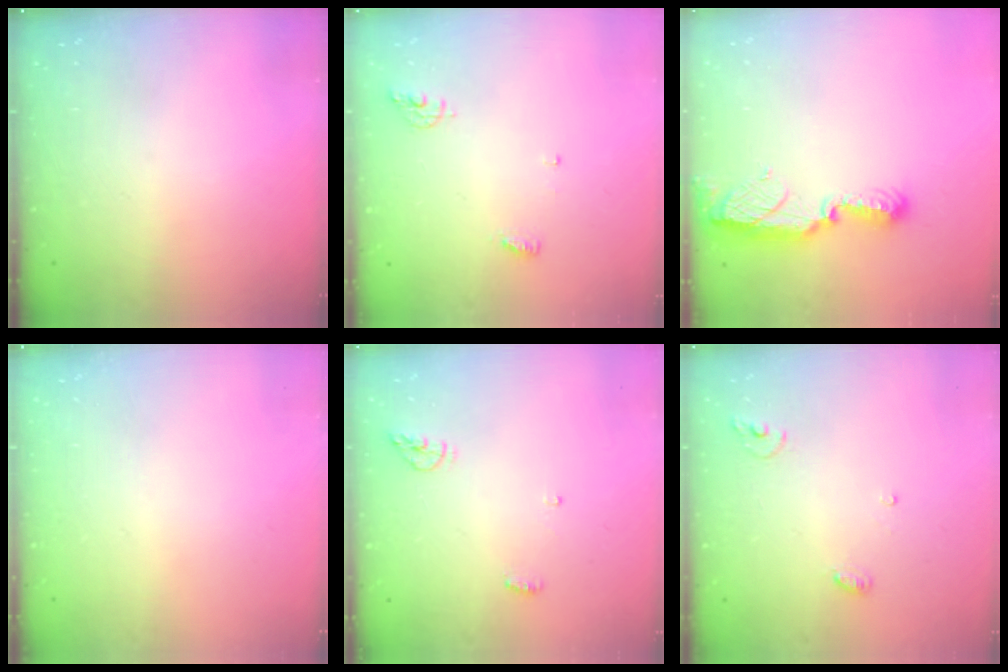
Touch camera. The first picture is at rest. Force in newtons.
{"total": 4.7, "press": 4.7, "slide": 0.4}
{"total": 9.0, "press": 9.0, "slide": 0.8}
{"total": 0.0}
{"total": 4.1, "press": 3.9, "slide": 1.3}
{"total": 3.8, "press": 3.8, "slide": 0.2}